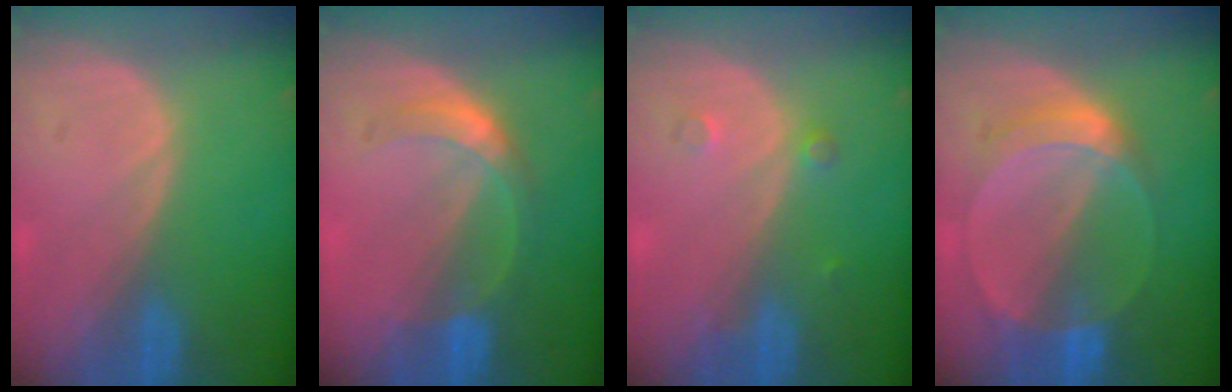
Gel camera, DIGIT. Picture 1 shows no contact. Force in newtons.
{"total": 5.6, "press": 5.0, "slide": 2.5}
{"total": 1.5, "press": 1.5, "slide": 0.1}
{"total": 6.3, "press": 5.6, "slide": 2.7}